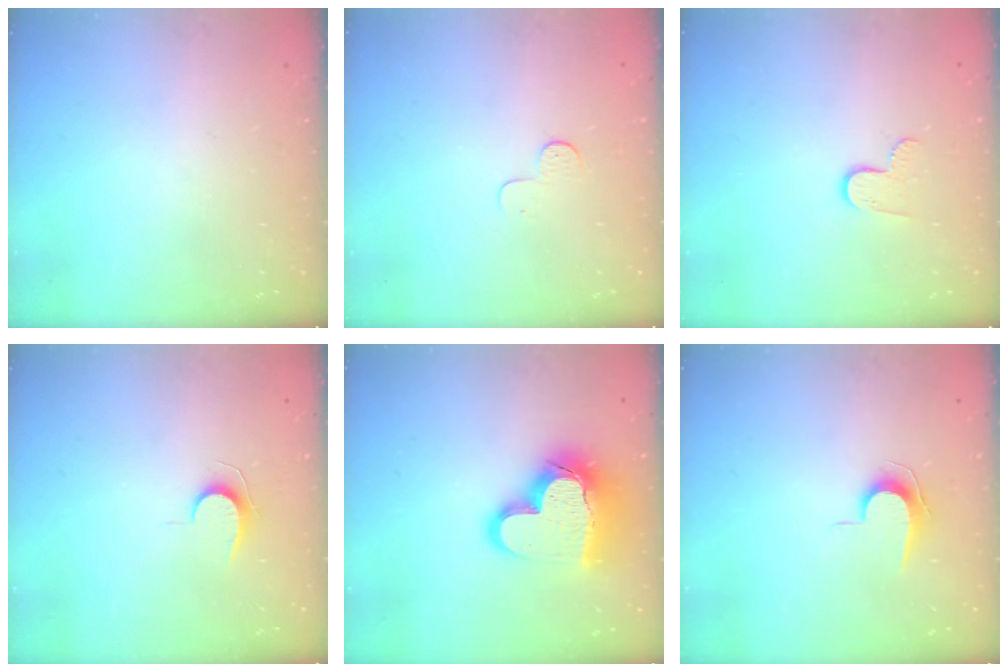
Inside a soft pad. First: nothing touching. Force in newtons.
{"total": 4.5, "press": 4.5, "slide": 0.3}
{"total": 5.7, "press": 5.7, "slide": 0.5}
{"total": 5.7, "press": 5.7, "slide": 0.6}
{"total": 19.2, "press": 19.0, "slide": 2.4}
{"total": 7.1, "press": 7.0, "slide": 0.7}